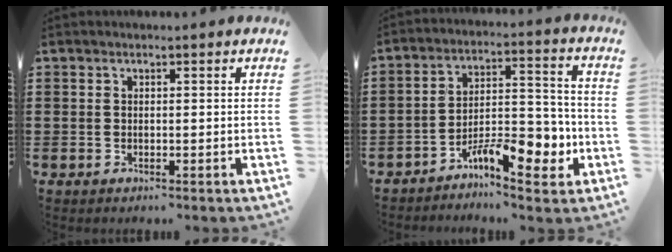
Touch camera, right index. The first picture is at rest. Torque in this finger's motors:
{"motor_torque": [1.47, -0.66, 0.31, 0.14]}